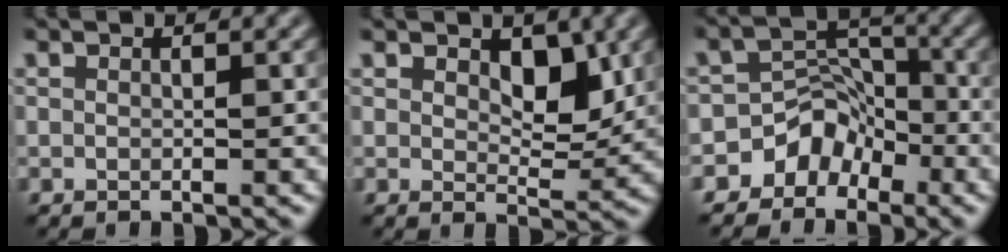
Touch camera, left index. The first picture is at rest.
{"total": 3.5, "force": [1.4, 1.8, 2.6], "torque": [-0.041, -0.009, 0.022]}
{"total": 3.9, "force": [-2.5, 2.8, 1.0], "torque": [0.003, 0.017, -0.044]}